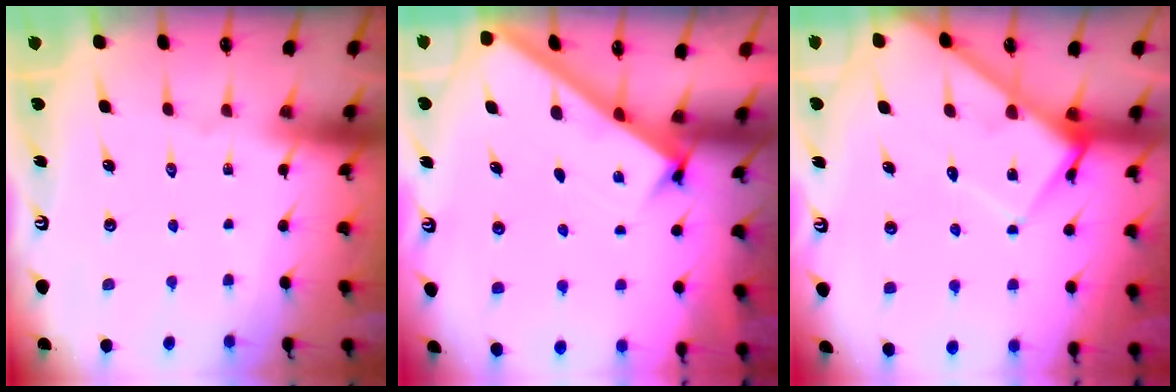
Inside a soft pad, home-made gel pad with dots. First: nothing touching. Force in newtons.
{"total": 2.6, "press": 2.6, "slide": 0.3}
{"total": 10.3, "press": 10.3, "slide": 0.7}